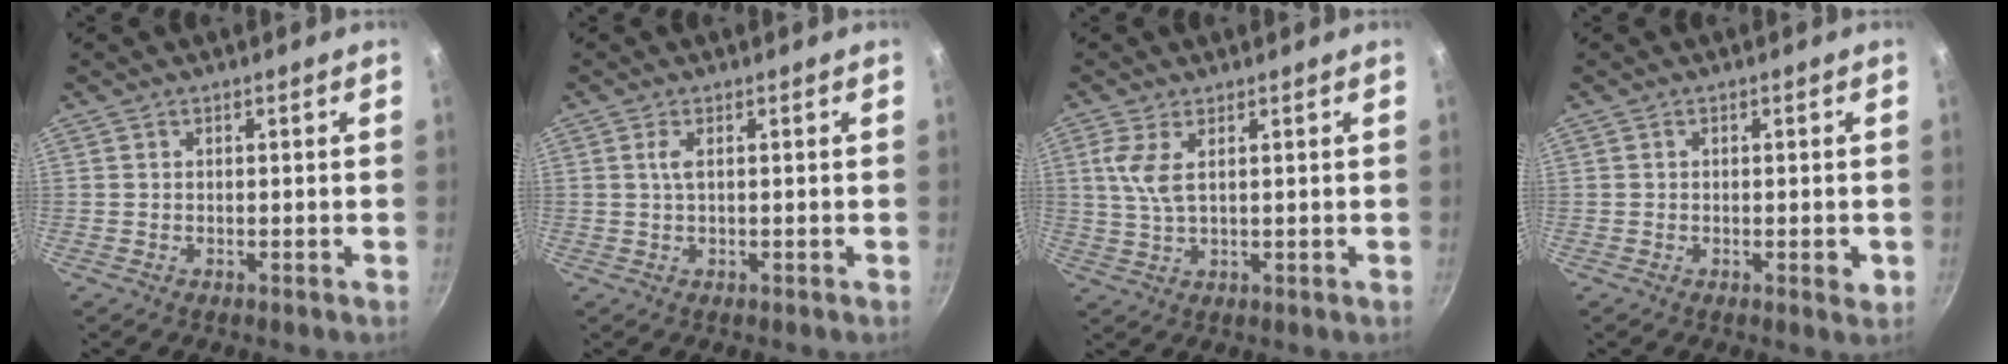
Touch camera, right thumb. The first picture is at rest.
{"total": 1.6, "force": [0.3, 0.4, 1.5], "torque": [-0.035, 0.001, 0.010]}
{"total": 5.0, "force": [1.6, 1.8, 4.3], "torque": [-0.097, -0.004, 0.036]}
{"total": 3.1, "force": [-0.9, 1.3, 2.6], "torque": [-0.028, 0.003, -0.013]}